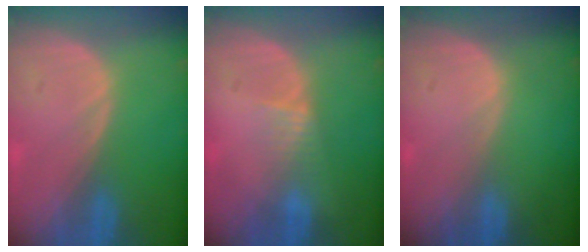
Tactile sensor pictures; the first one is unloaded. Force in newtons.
{"total": 2.3, "press": 2.1, "slide": 1.0}
{"total": 0.0}